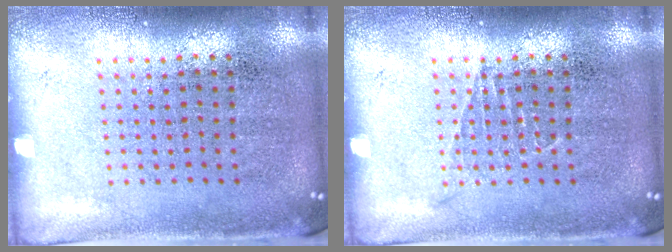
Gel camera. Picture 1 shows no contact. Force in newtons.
{"total": 0.6, "press": 0.6, "slide": 0.1}